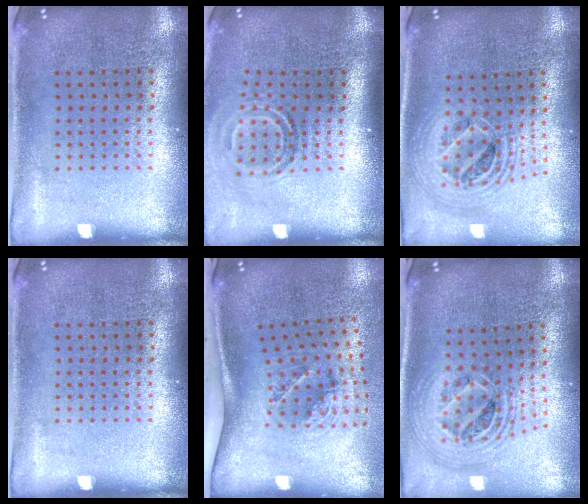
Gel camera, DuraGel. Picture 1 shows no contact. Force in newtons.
{"total": 1.7, "press": 1.1, "slide": 1.3}
{"total": 2.1, "press": 1.6, "slide": 1.4}
{"total": 0.0}
{"total": 1.9, "press": 1.2, "slide": 1.5}
{"total": 2.4, "press": 1.8, "slide": 1.6}